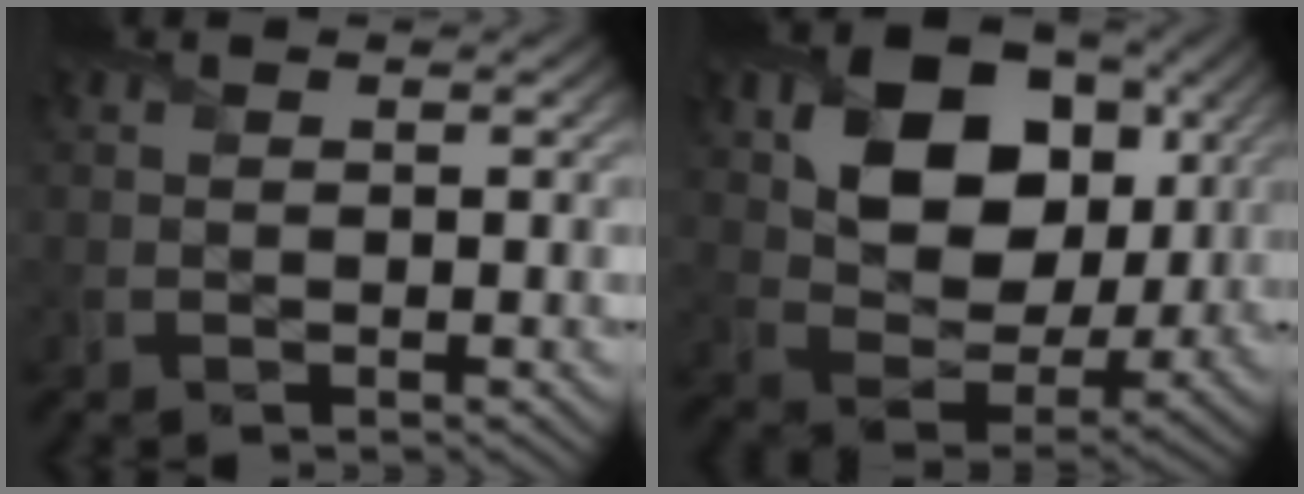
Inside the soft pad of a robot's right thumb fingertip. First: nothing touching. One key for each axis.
{"total": 13.0, "fx": 4.5, "fy": 9.1, "fz": 8.1, "tx": -0.156, "ty": -0.010, "tz": 0.078}